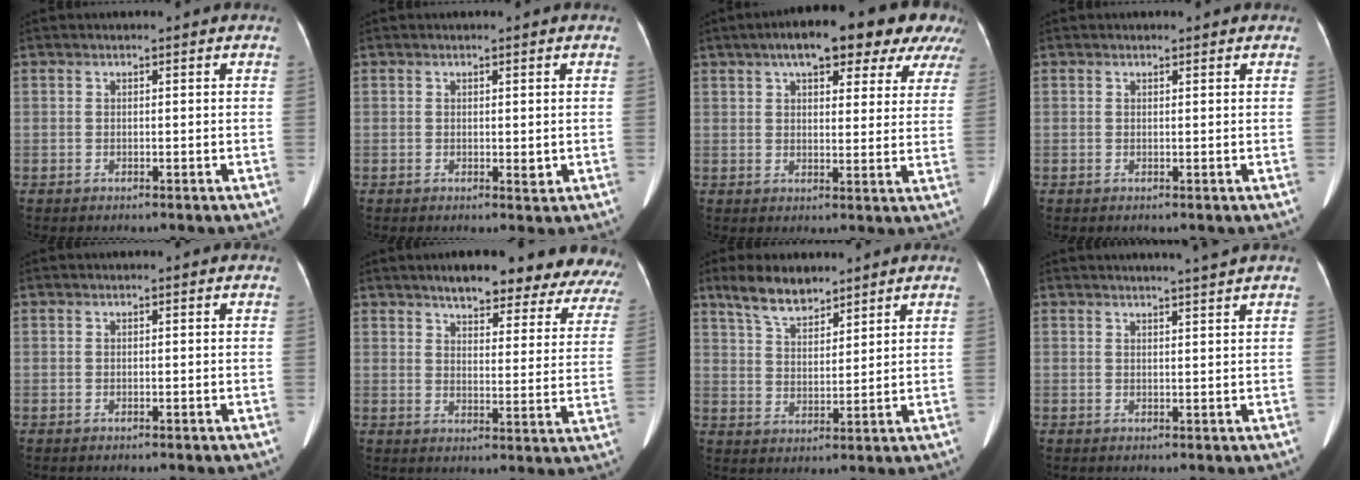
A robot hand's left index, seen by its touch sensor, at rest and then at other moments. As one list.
[{"total": 1.0, "force": [0.1, 0.5, 0.9], "torque": [-0.012, -0.003, 0.004]}, {"total": 17.6, "force": [12.5, 6.1, 10.8], "torque": [-0.140, 0.047, 0.151]}, {"total": 0.8, "force": [0.6, 0.5, 0.1], "torque": [-0.005, 0.003, 0.007]}, {"total": 0.0}, {"total": 24.0, "force": [20.8, 4.4, 11.2], "torque": [-0.143, -0.064, 0.252]}, {"total": 7.0, "force": [5.8, 2.2, 3.3], "torque": [-0.068, 0.008, 0.113]}, {"total": 3.4, "force": [3.1, -1.0, 1.1], "torque": [-0.013, 0.000, 0.041]}]